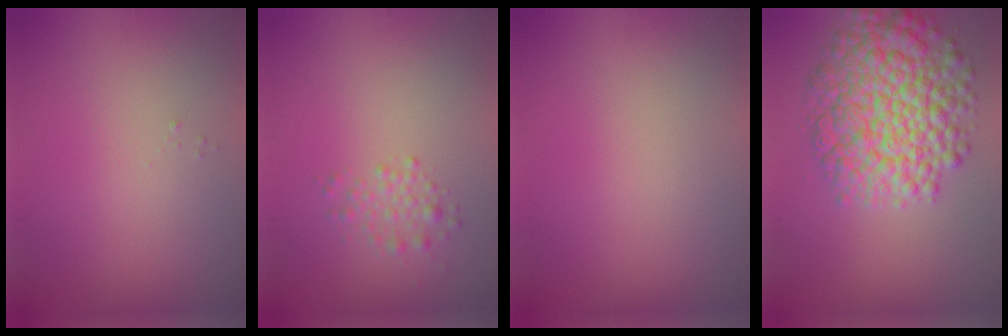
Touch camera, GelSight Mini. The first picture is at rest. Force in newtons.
{"total": 1.6, "press": 1.6, "slide": 0.1}
{"total": 0.0}
{"total": 9.1, "press": 9.1, "slide": 0.4}